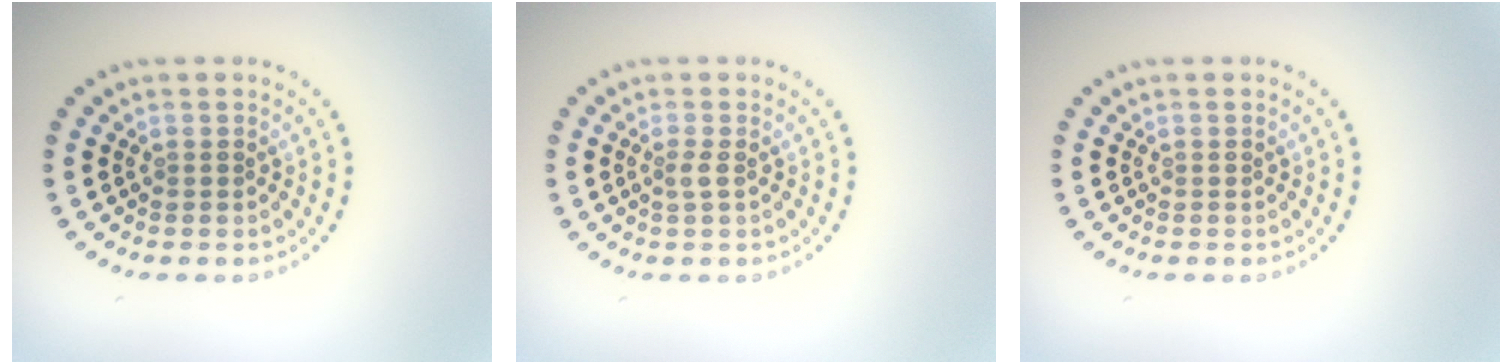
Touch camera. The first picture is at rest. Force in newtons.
{"total": 1.0, "press": 0.7, "slide": 0.7}
{"total": 0.0}